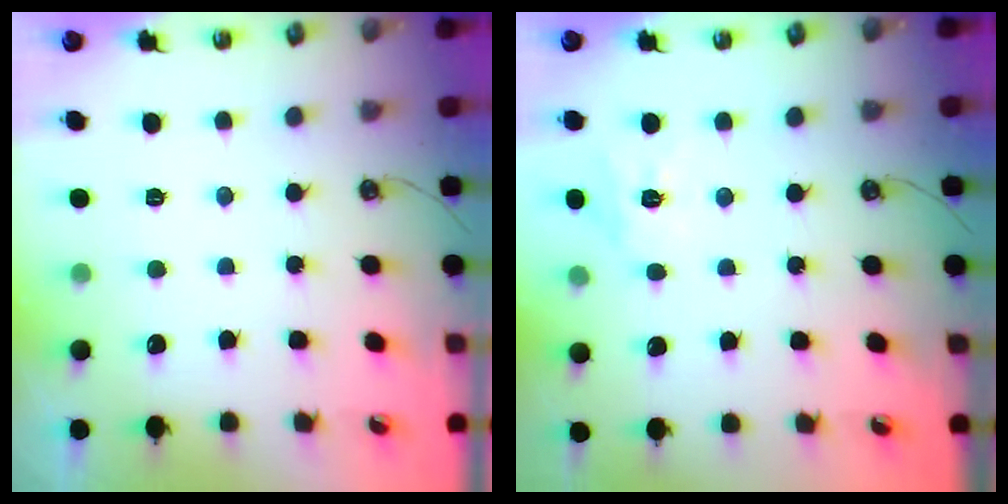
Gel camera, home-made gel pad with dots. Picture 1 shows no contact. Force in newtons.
{"total": 8.4, "press": 8.3, "slide": 0.9}